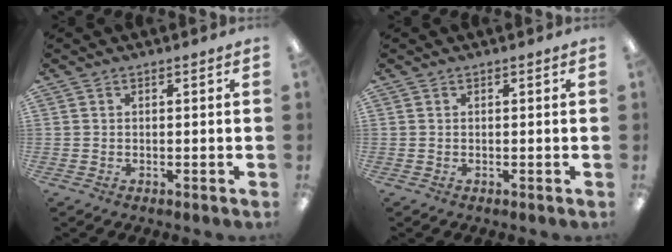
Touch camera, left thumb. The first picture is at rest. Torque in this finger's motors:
{"motor_torque": [0.00, 0.00, 0.00, 0.00, 0.00]}